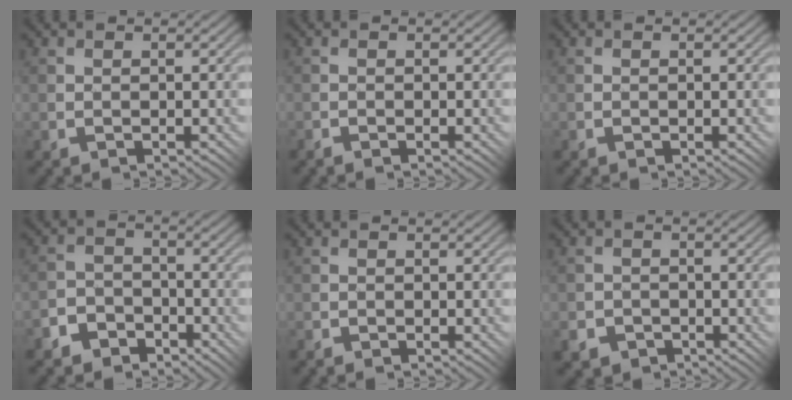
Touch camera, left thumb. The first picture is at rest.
{"total": 0.7, "force": [-0.7, 0.1, 0.2], "torque": [-0.005, 0.002, -0.015]}
{"total": 0.0}
{"total": 4.6, "force": [-3.5, 2.8, 1.1], "torque": [-0.015, 0.006, -0.071]}
{"total": 0.6, "force": [-0.6, 0.2, 0.1], "torque": [-0.002, 0.001, -0.014]}
{"total": 4.2, "force": [-2.5, 3.3, 0.6], "torque": [-0.006, -0.007, -0.048]}